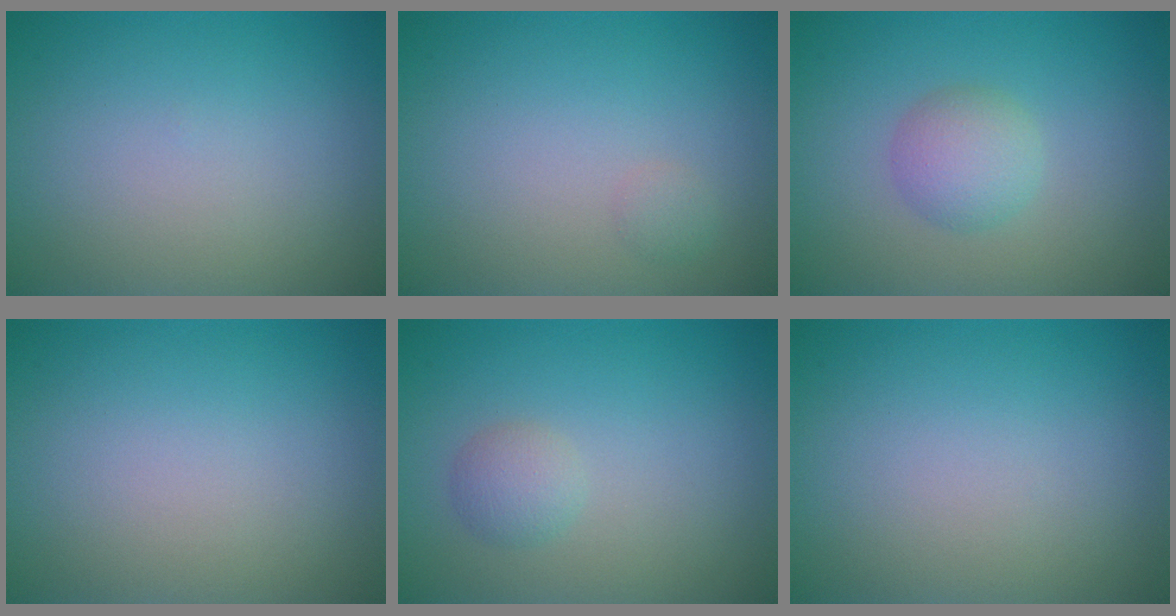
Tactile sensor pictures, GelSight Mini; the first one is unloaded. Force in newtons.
{"total": 0.7, "press": 0.7, "slide": 0.0}
{"total": 2.7, "press": 2.7, "slide": 0.1}
{"total": 0.0}
{"total": 1.6, "press": 1.6, "slide": 0.0}
{"total": 0.0}